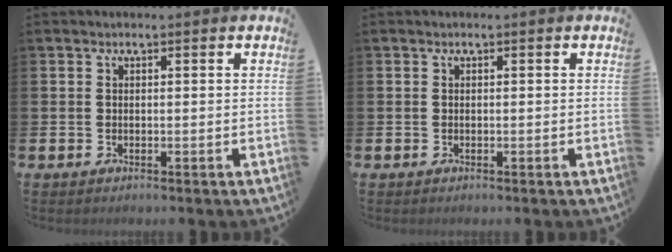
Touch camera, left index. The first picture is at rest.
{"total": 0.0}